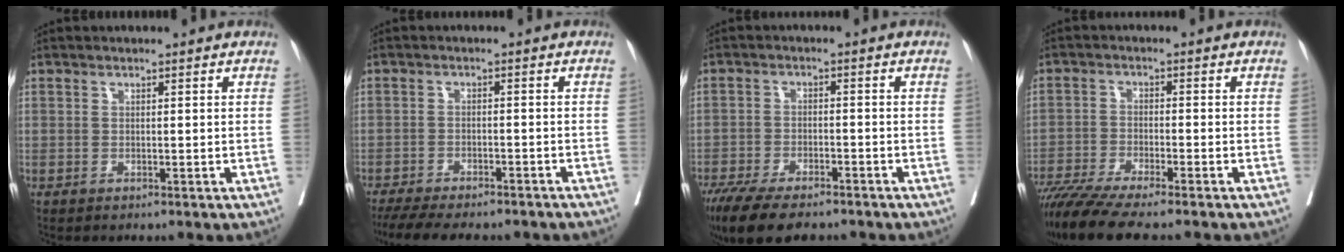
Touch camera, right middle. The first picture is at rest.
{"total": 15.9, "force": [-13.6, 3.9, 7.3], "torque": [-0.146, -0.020, -0.183]}
{"total": 11.7, "force": [-9.2, 3.5, 6.3], "torque": [-0.104, -0.015, -0.146]}
{"total": 11.5, "force": [-9.6, 0.4, 6.3], "torque": [-0.100, -0.026, -0.160]}